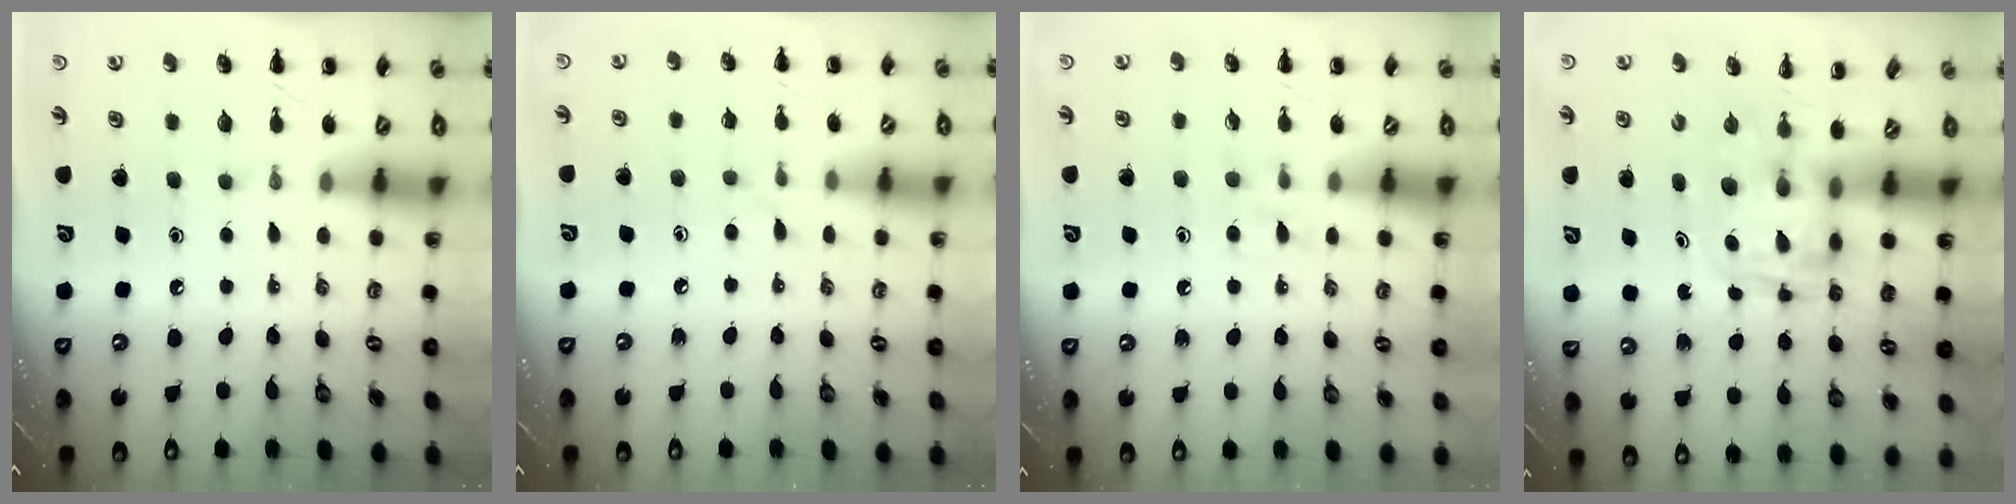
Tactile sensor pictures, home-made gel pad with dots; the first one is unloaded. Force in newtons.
{"total": 3.9, "press": 3.5, "slide": 1.8}
{"total": 4.2, "press": 3.9, "slide": 1.6}
{"total": 2.6, "press": 2.6, "slide": 0.2}